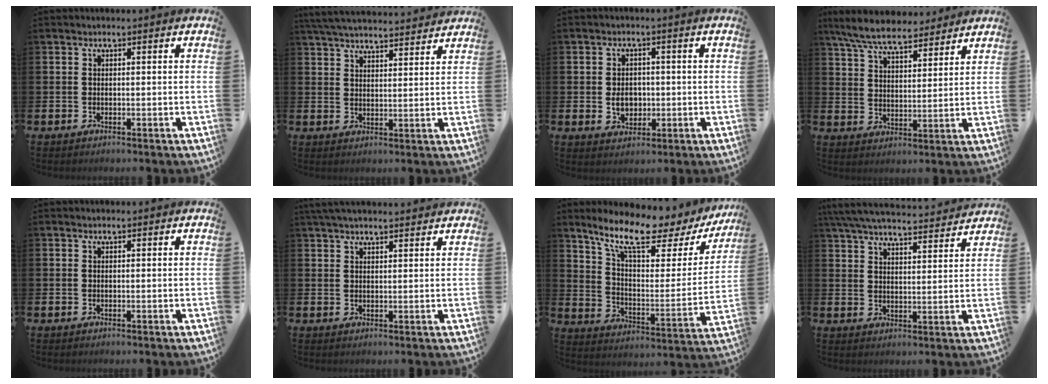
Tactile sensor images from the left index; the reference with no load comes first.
{"total": 5.1, "force": [5.1, 0.4, 0.7], "torque": [-0.023, -0.028, 0.090]}
{"total": 3.3, "force": [-0.2, 2.7, 1.9], "torque": [-0.026, 0.002, -0.012]}
{"total": 7.8, "force": [7.1, 1.7, 2.6], "torque": [-0.081, -0.028, 0.128]}
{"total": 0.0}
{"total": 3.4, "force": [3.2, 0.4, 1.1], "torque": [-0.022, -0.007, 0.058]}
{"total": 11.2, "force": [9.3, 2.6, 5.8], "torque": [-0.135, -0.056, 0.156]}
{"total": 6.8, "force": [6.5, 0.8, 1.8], "torque": [-0.050, -0.046, 0.114]}